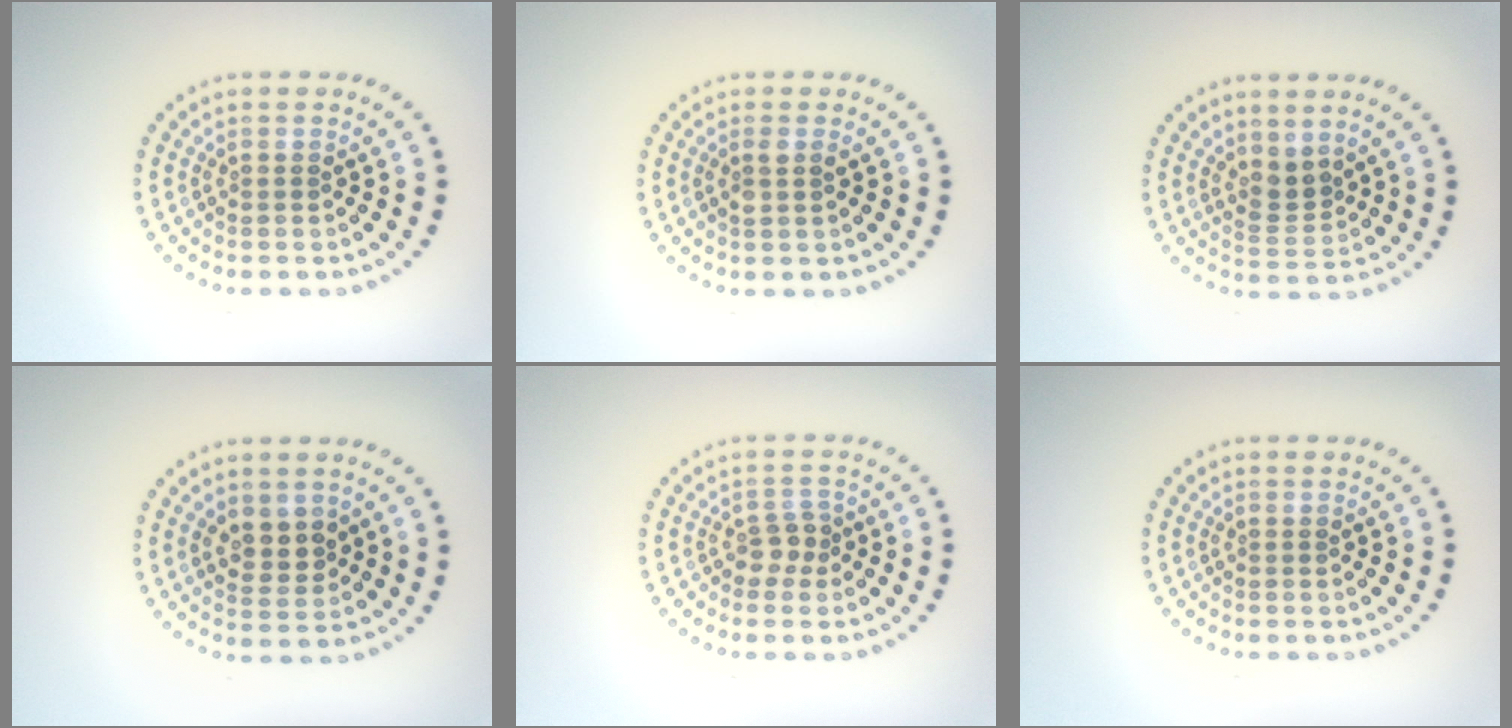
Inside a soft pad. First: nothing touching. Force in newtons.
{"total": 1.4, "press": 1.2, "slide": 0.7}
{"total": 2.2, "press": 1.6, "slide": 1.6}
{"total": 2.4, "press": 2.3, "slide": 0.8}
{"total": 1.8, "press": 1.4, "slide": 1.0}
{"total": 0.0}